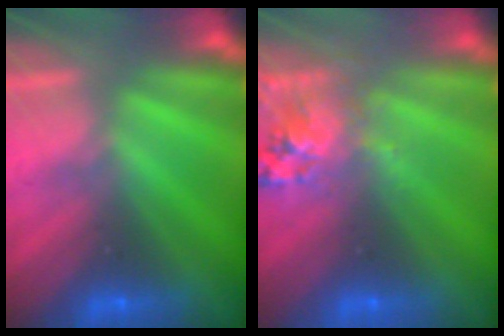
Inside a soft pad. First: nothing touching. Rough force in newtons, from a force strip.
{"total": 2.8}